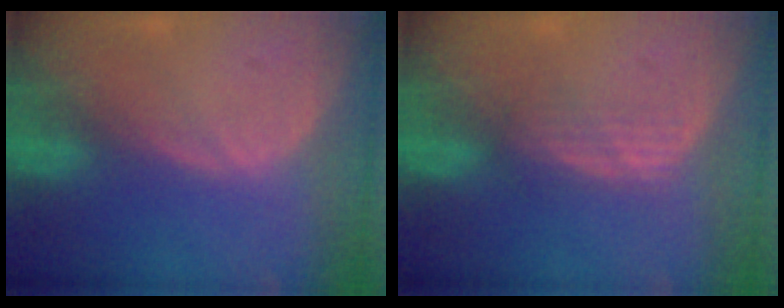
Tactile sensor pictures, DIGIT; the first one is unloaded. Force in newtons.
{"total": 2.8, "press": 2.6, "slide": 1.0}